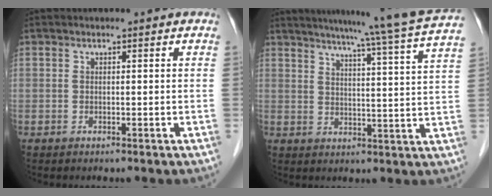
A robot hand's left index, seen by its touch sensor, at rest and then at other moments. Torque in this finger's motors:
{"motor_torque": [-0.02, -0.22, 0.14, 0.04]}